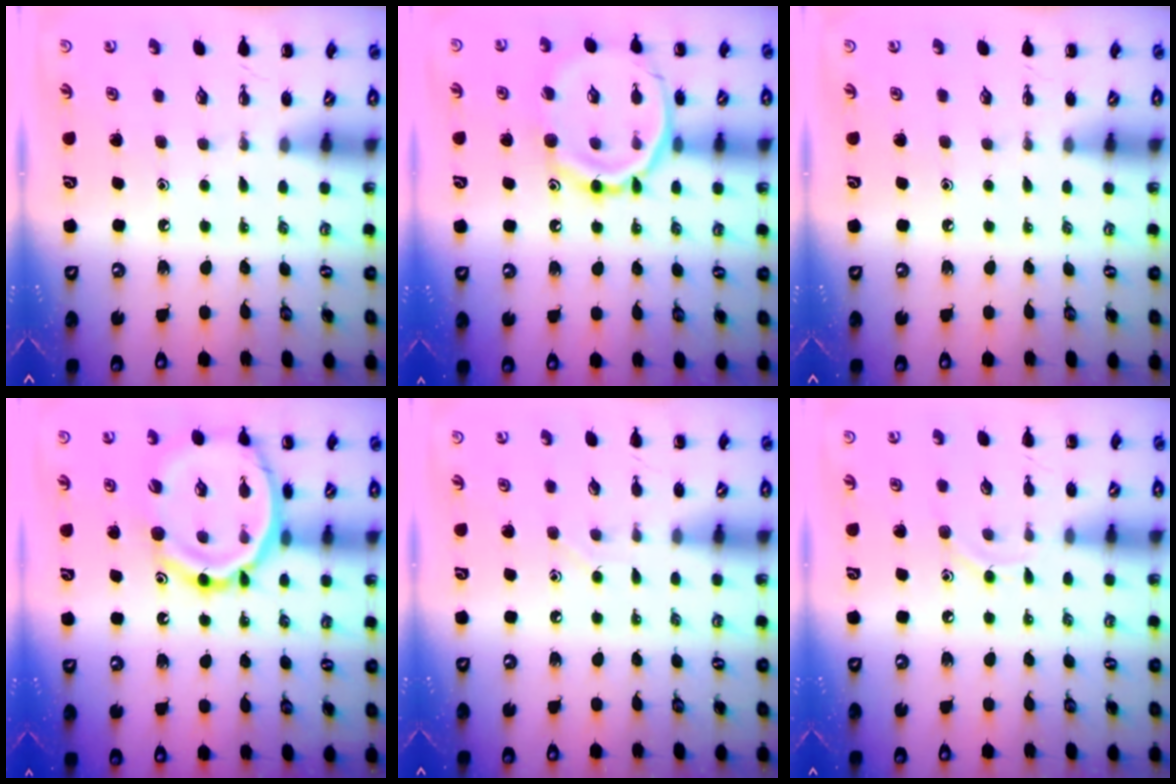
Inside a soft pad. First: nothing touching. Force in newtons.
{"total": 17.6, "press": 17.5, "slide": 1.6}
{"total": 0.0}
{"total": 19.1, "press": 18.8, "slide": 3.1}
{"total": 3.0, "press": 2.8, "slide": 1.0}
{"total": 5.5, "press": 5.3, "slide": 1.3}